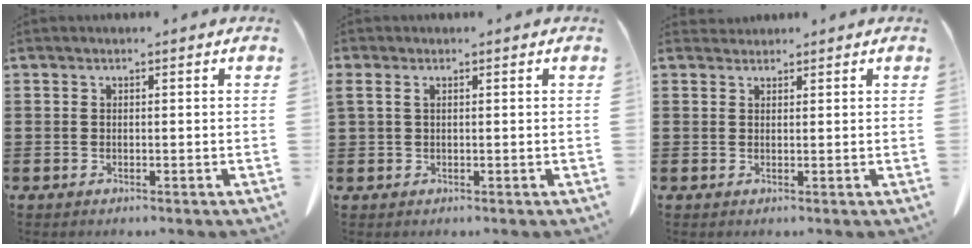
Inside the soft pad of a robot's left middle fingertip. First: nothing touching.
{"total": 1.3, "force": [0.4, 0.6, 1.2], "torque": [-0.026, 0.003, 0.007]}
{"total": 1.2, "force": [1.1, 0.3, -0.1], "torque": [-0.001, 0.000, 0.024]}